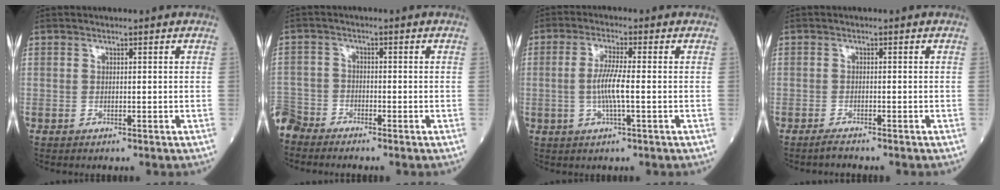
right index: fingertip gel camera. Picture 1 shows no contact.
{"total": 5.1, "force": [-4.9, 1.5, -0.1], "torque": [0.002, -0.008, -0.101]}
{"total": 5.1, "force": [-0.7, 0.1, 5.1], "torque": [-0.107, -0.001, -0.014]}
{"total": 1.5, "force": [-1.4, -0.1, 0.5], "torque": [-0.018, -0.005, -0.023]}